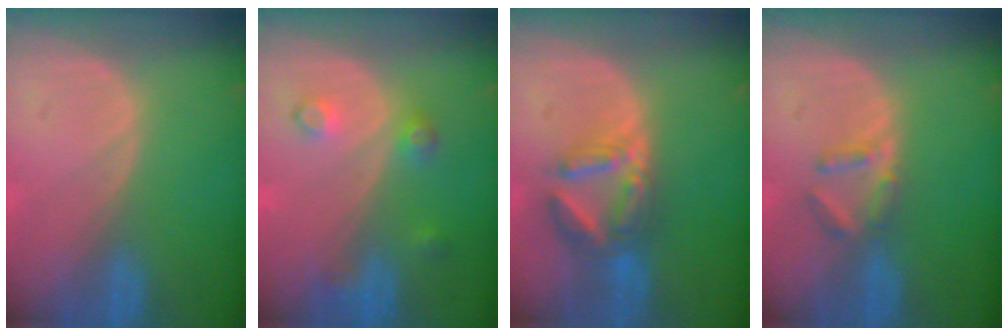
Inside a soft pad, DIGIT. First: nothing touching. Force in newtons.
{"total": 3.7, "press": 3.4, "slide": 1.5}
{"total": 7.2, "press": 6.3, "slide": 3.5}
{"total": 3.0, "press": 3.0, "slide": 0.4}